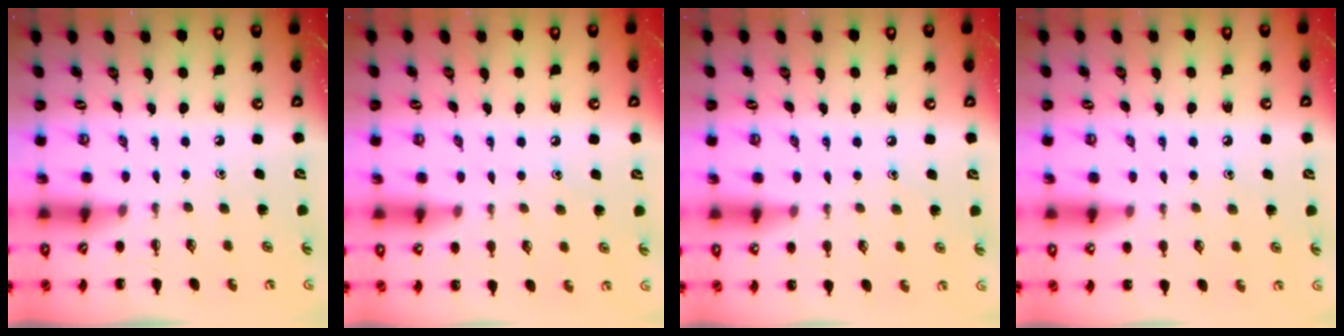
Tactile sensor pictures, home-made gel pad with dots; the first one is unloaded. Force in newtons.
{"total": 7.3, "press": 7.1, "slide": 1.8}
{"total": 5.8, "press": 5.6, "slide": 1.6}
{"total": 5.4, "press": 5.2, "slide": 1.7}